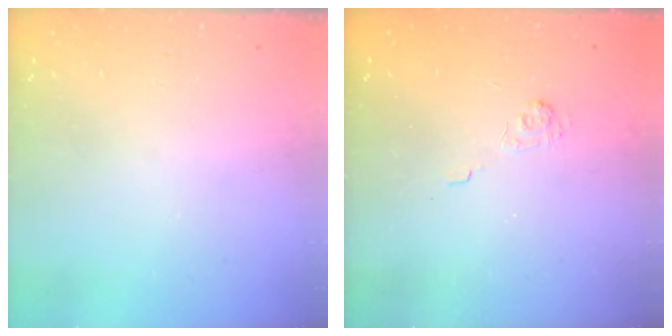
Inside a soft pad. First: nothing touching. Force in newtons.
{"total": 2.0, "press": 1.4, "slide": 1.4}